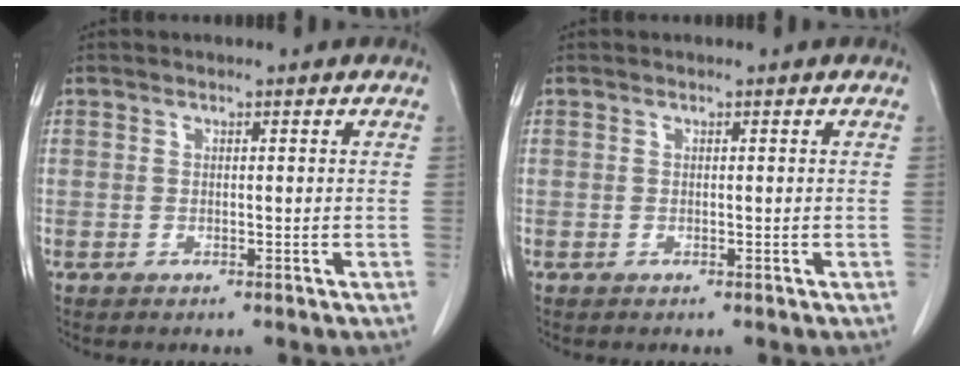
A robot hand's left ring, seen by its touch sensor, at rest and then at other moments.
{"total": 0.0}